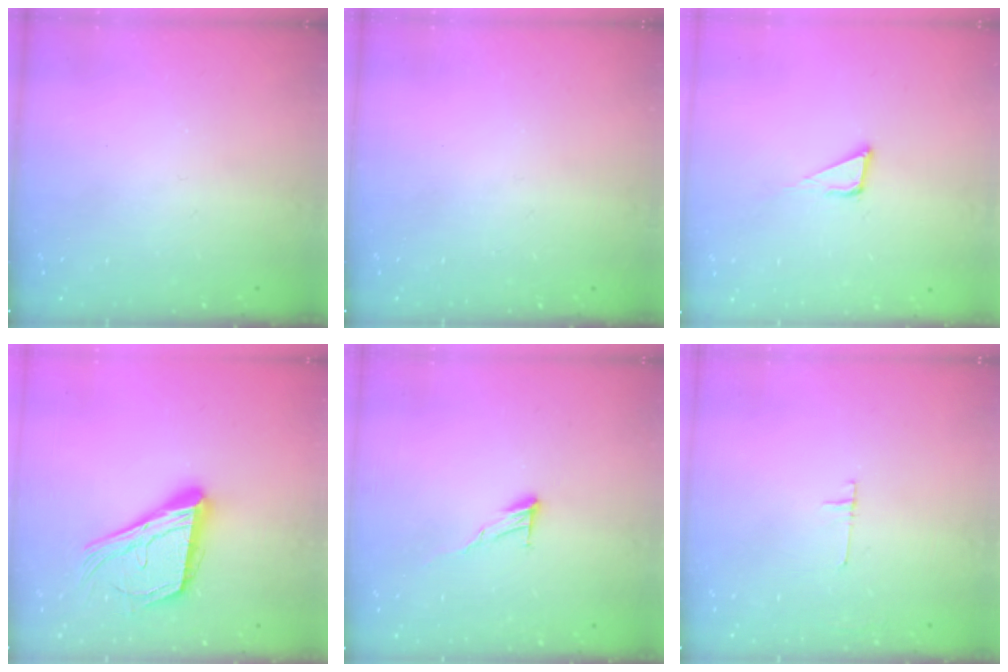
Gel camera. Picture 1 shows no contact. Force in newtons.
{"total": 0.0}
{"total": 3.8, "press": 3.8, "slide": 0.2}
{"total": 19.0, "press": 18.8, "slide": 3.0}
{"total": 6.9, "press": 6.8, "slide": 0.4}
{"total": 4.5, "press": 4.5, "slide": 0.4}